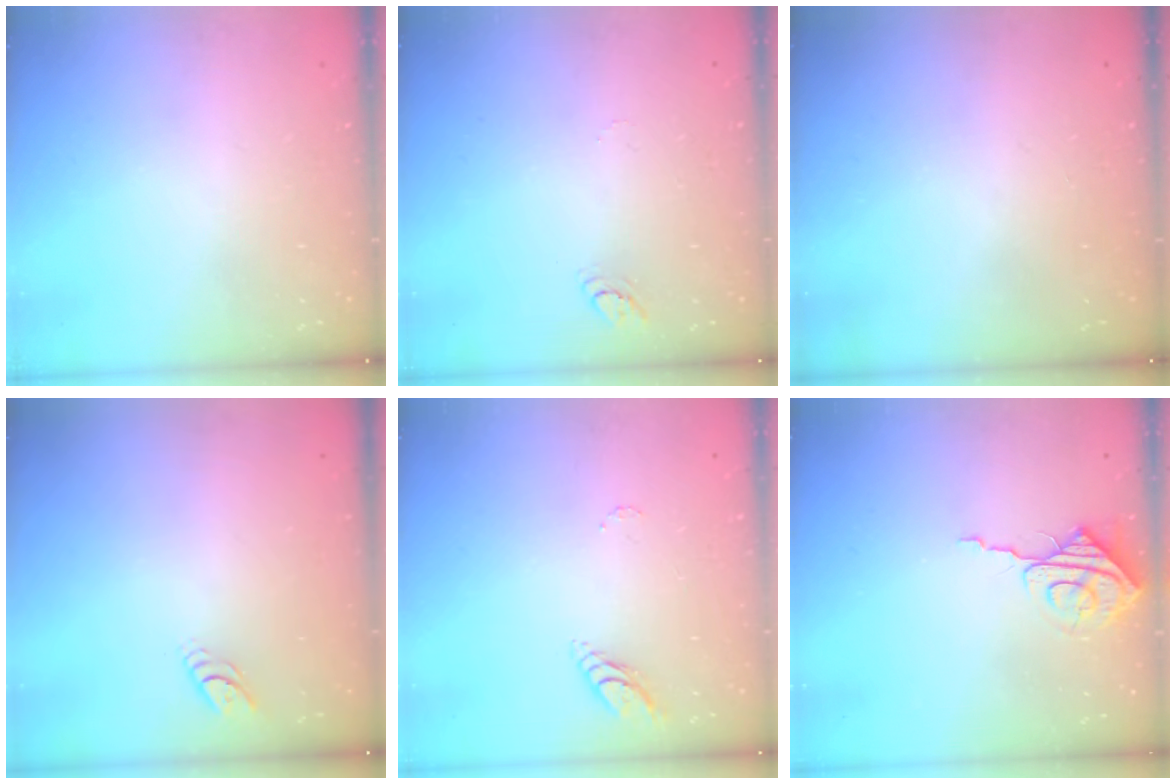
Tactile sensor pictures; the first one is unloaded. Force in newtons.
{"total": 3.2, "press": 3.2, "slide": 0.3}
{"total": 0.0}
{"total": 3.7, "press": 3.7, "slide": 0.5}
{"total": 6.5, "press": 6.5, "slide": 0.6}
{"total": 8.9, "press": 8.9, "slide": 0.4}